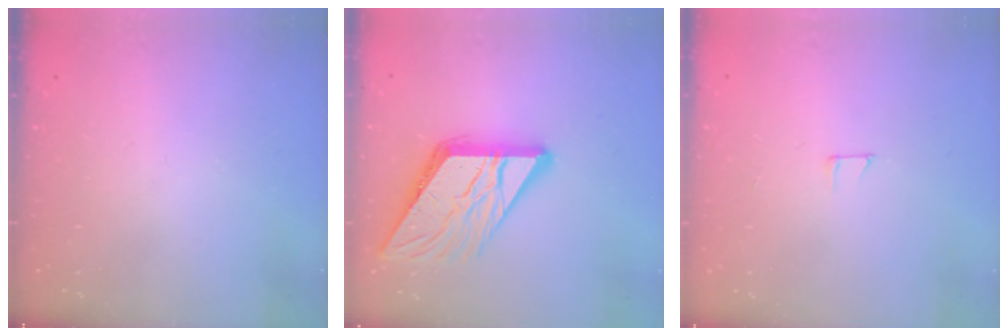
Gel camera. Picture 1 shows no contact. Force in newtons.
{"total": 15.0, "press": 14.9, "slide": 1.6}
{"total": 3.9, "press": 3.9, "slide": 0.2}